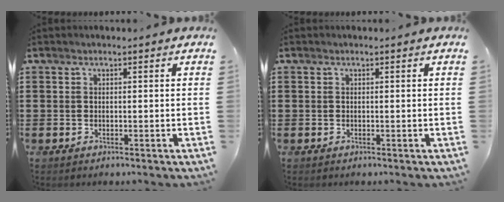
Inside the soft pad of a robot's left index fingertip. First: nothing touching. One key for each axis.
{"total": 0.0}